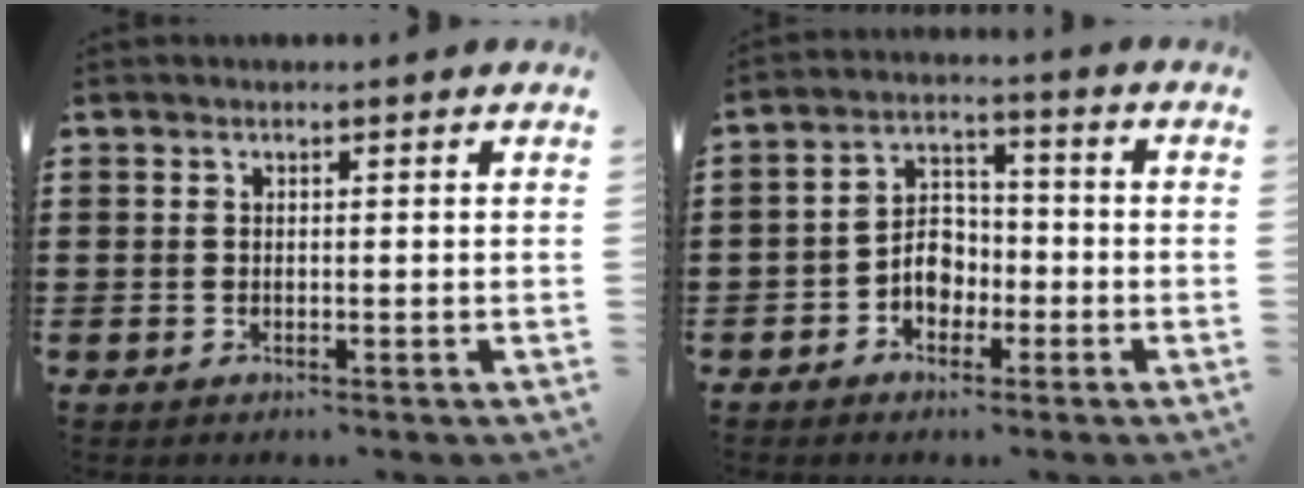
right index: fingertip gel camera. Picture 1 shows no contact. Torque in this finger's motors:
{"motor_torque": [0.66, 1.10, 0.12, 0.01]}